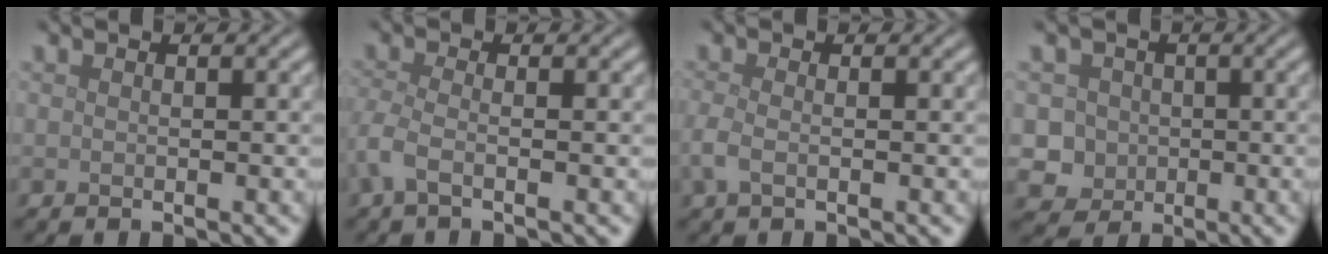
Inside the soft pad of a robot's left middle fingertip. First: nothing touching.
{"total": 2.2, "force": [-1.0, 0.6, 1.8], "torque": [-0.045, -0.009, -0.031]}
{"total": 1.9, "force": [-0.6, 0.9, 1.6], "torque": [-0.045, -0.004, -0.018]}
{"total": 3.8, "force": [-0.2, 3.7, 0.9], "torque": [0.005, 0.014, -0.017]}